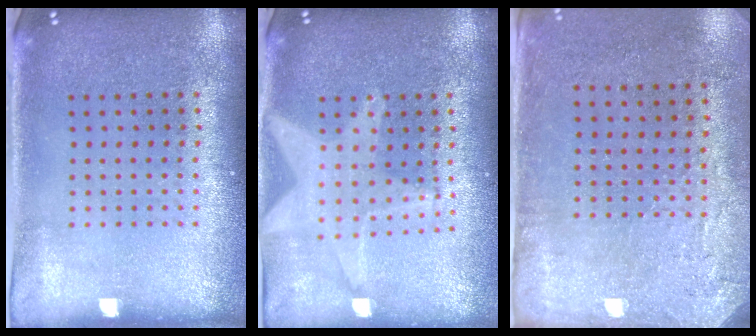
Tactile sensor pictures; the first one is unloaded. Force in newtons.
{"total": 1.9, "press": 1.6, "slide": 1.0}
{"total": 2.8, "press": 2.3, "slide": 1.6}